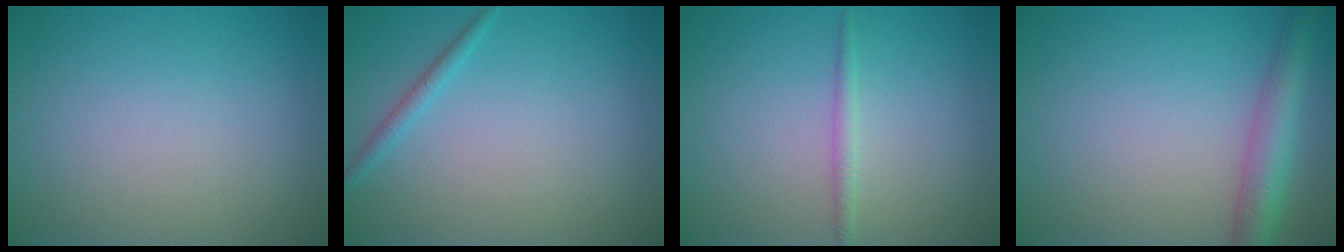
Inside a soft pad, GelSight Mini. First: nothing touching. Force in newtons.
{"total": 1.2, "press": 1.2, "slide": 0.0}
{"total": 1.2, "press": 1.2, "slide": 0.1}
{"total": 4.5, "press": 4.5, "slide": 0.2}